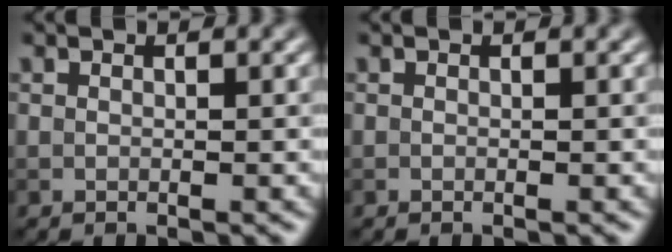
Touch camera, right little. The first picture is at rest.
{"total": 0.0}